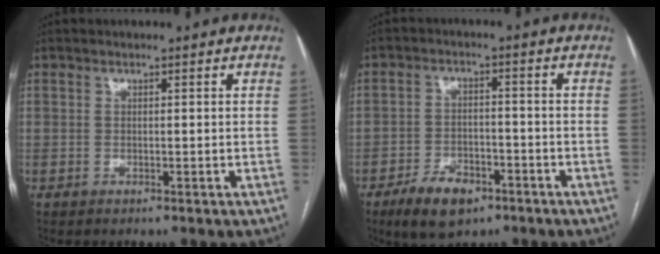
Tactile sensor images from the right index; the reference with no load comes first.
{"total": 7.6, "force": [-4.8, 3.7, 4.6], "torque": [-0.086, -0.002, -0.078]}